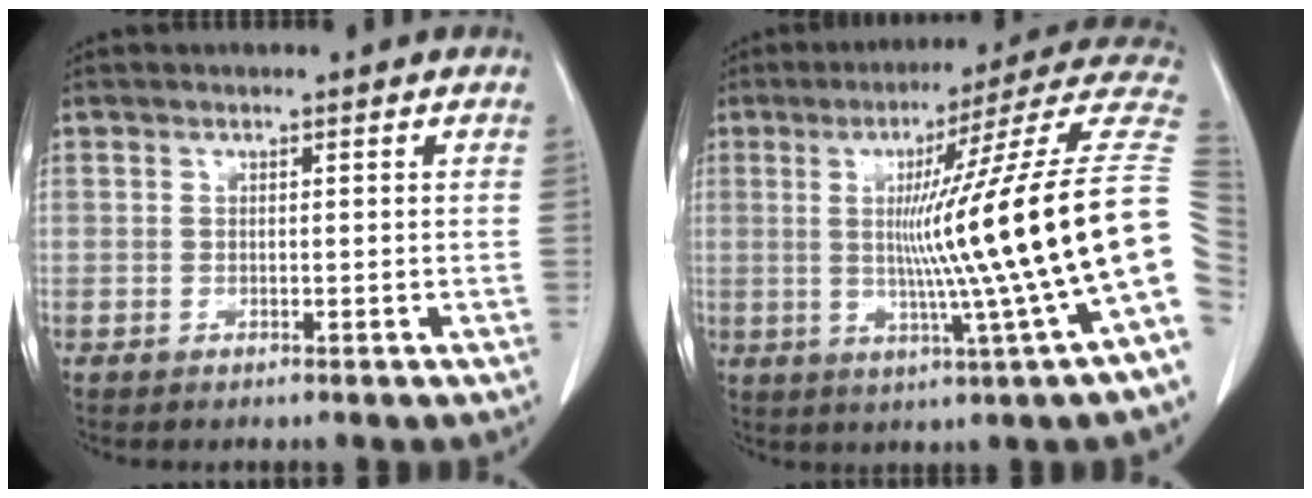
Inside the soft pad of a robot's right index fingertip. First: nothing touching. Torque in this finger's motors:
{"motor_torque": [2.14, 0.00, 1.05, 0.21]}